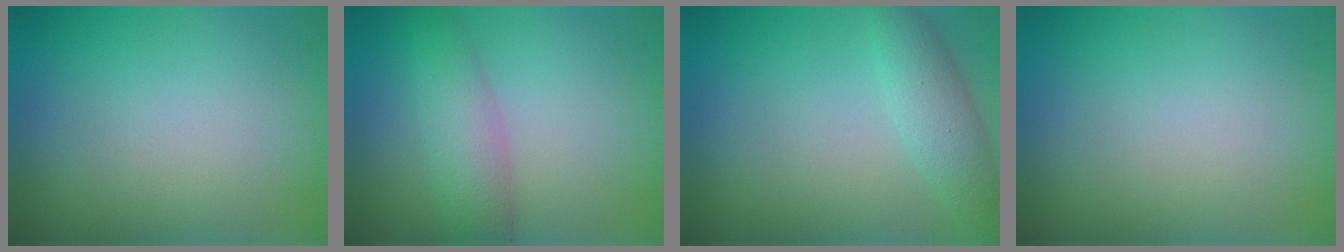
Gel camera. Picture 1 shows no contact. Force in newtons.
{"total": 3.5, "press": 3.5, "slide": 0.1}
{"total": 3.1, "press": 3.1, "slide": 0.1}
{"total": 0.0}